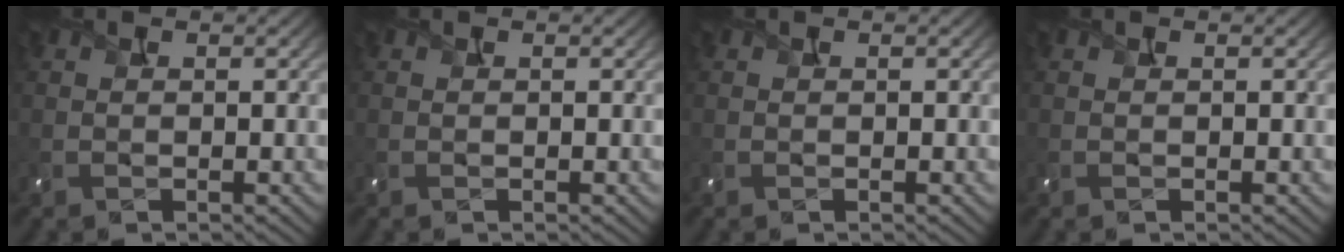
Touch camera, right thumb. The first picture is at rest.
{"total": 0.0}
{"total": 0.0}
{"total": 0.0}